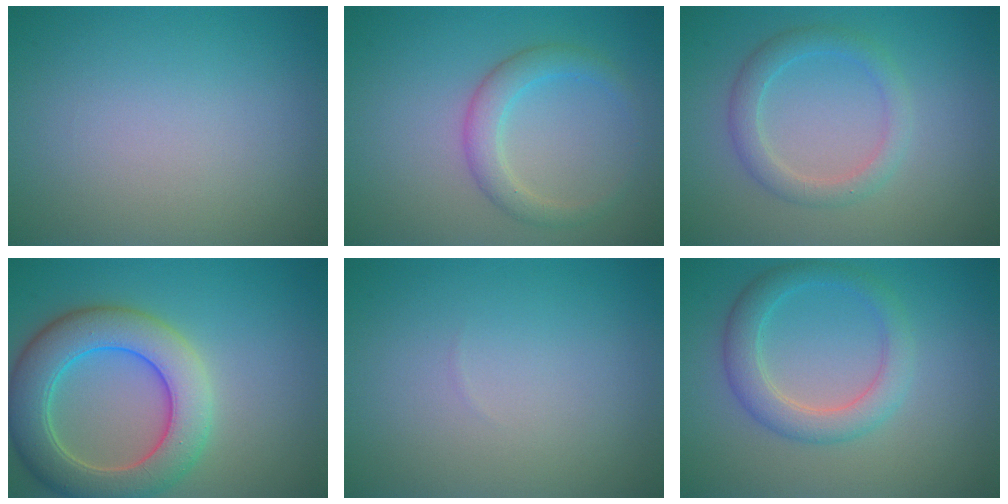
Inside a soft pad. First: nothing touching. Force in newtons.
{"total": 2.8, "press": 2.8, "slide": 0.1}
{"total": 2.6, "press": 2.6, "slide": 0.1}
{"total": 7.8, "press": 7.8, "slide": 0.9}
{"total": 0.0}
{"total": 3.5, "press": 3.5, "slide": 0.2}